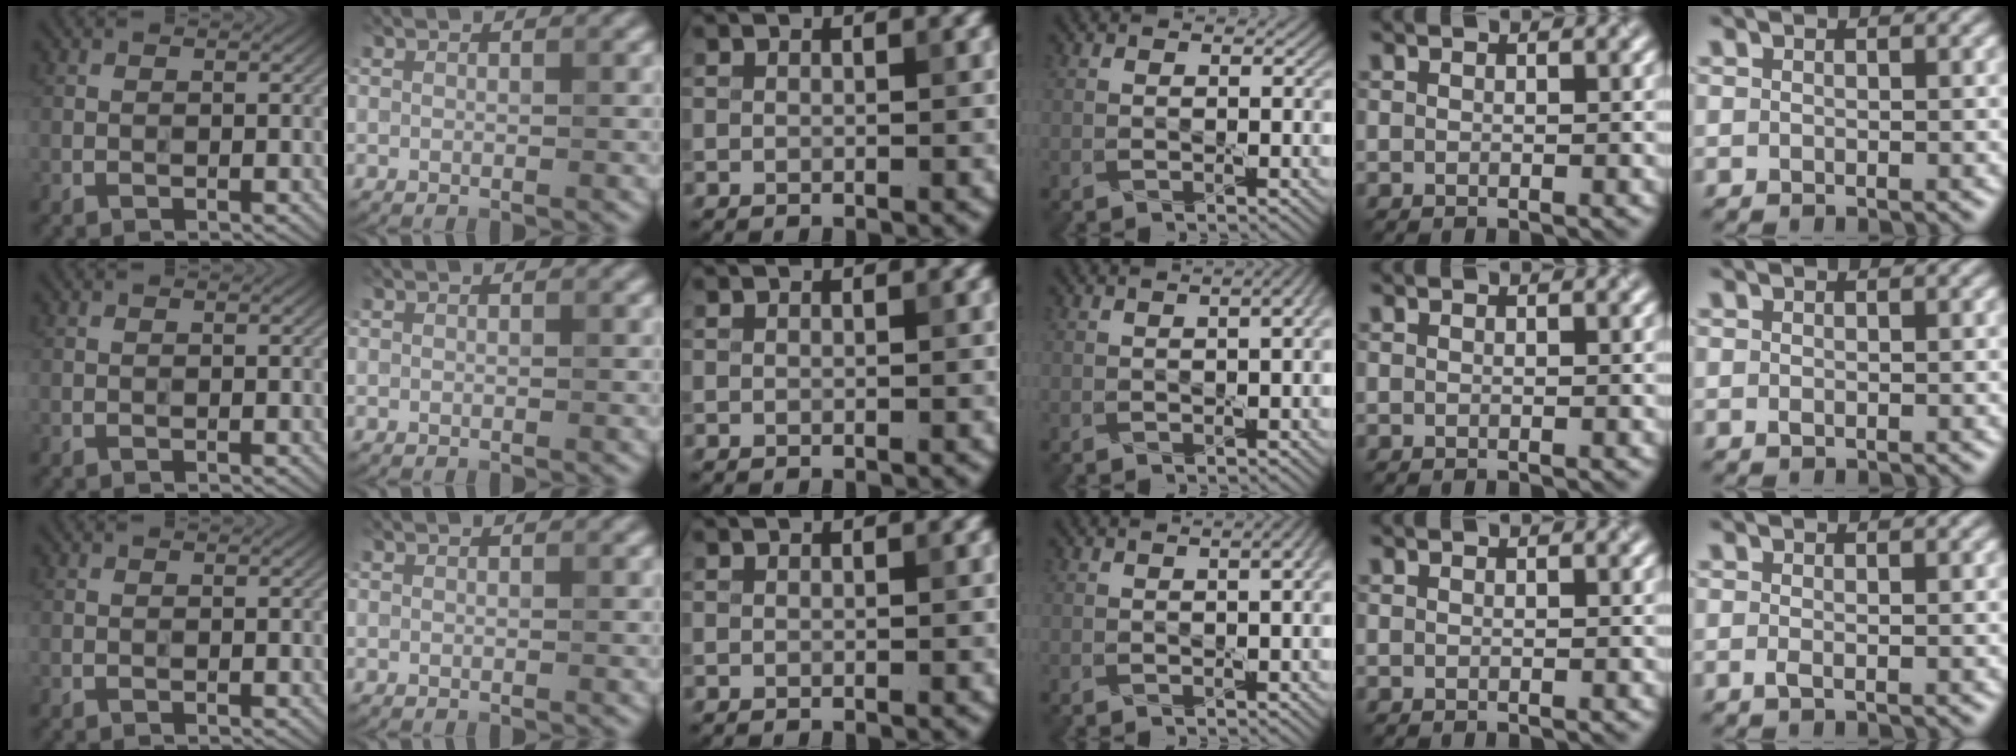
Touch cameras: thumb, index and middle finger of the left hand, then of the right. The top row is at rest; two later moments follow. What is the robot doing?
{"motion": "pour", "object": "sugar"}